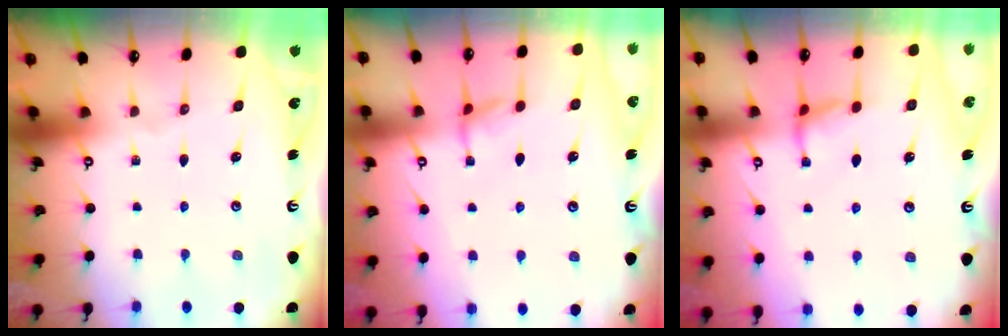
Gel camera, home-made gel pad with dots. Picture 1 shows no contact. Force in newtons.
{"total": 1.9, "press": 1.9, "slide": 0.5}
{"total": 1.8, "press": 1.7, "slide": 0.5}